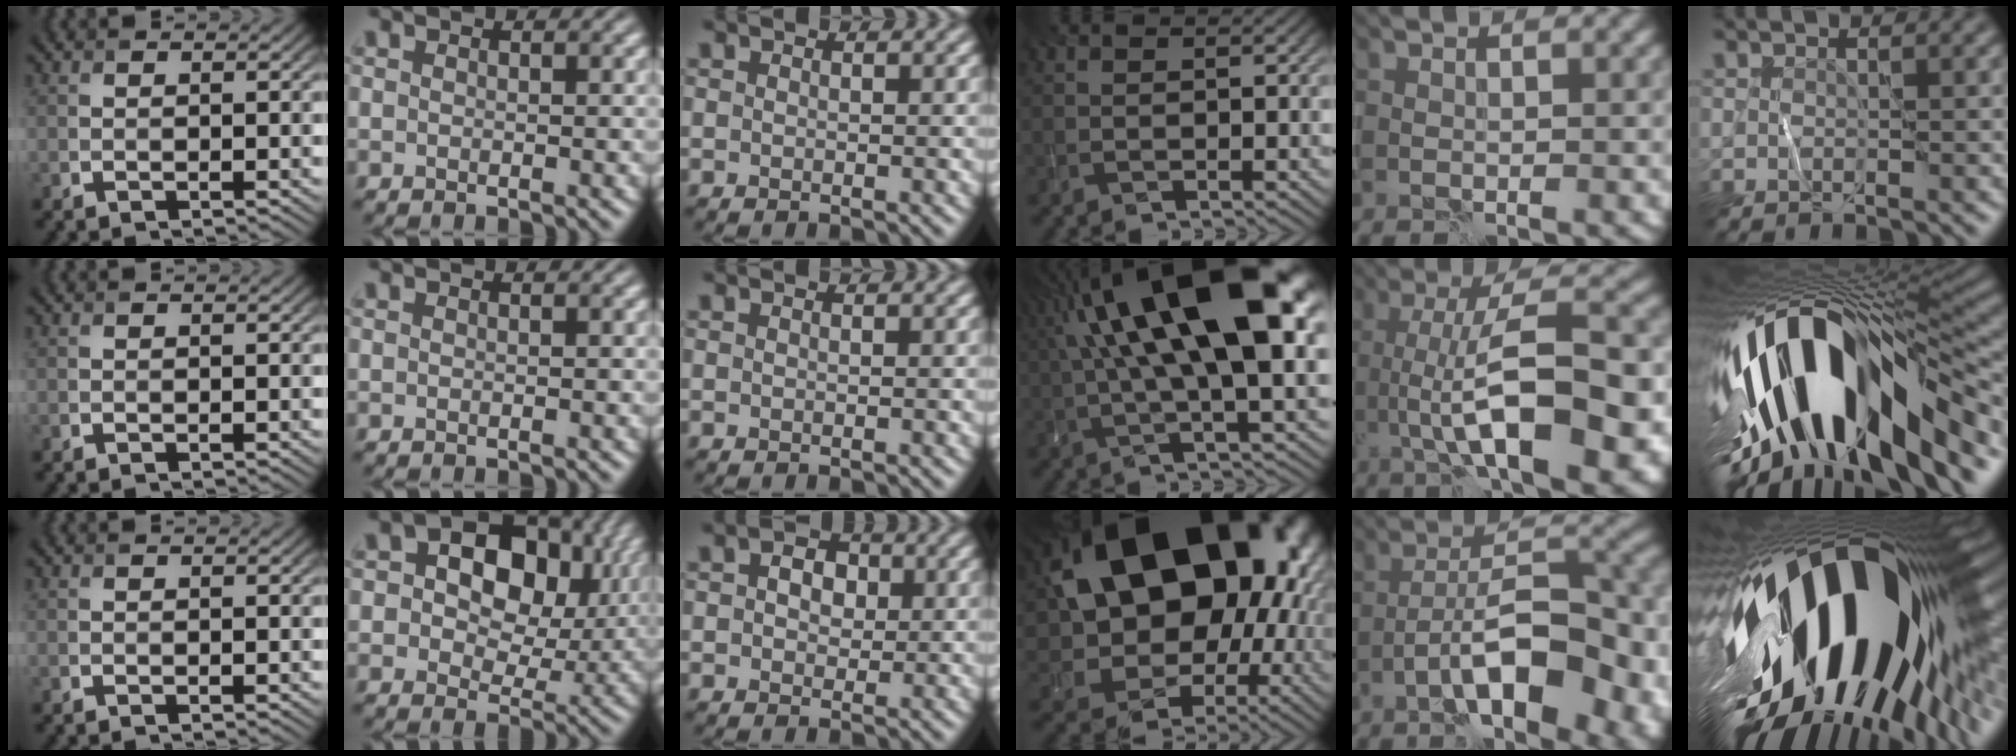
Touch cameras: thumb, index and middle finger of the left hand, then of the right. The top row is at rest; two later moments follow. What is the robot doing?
{"motion": "wipe", "object": "whiteboard"}